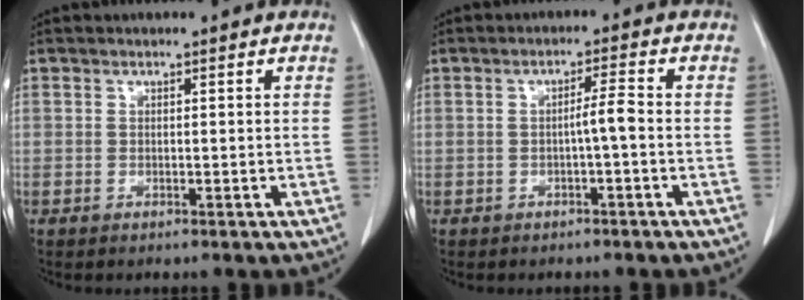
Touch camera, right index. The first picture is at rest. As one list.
[{"total": 2.7, "force": [-0.6, -0.1, 2.6], "torque": [-0.040, 0.003, -0.012]}]